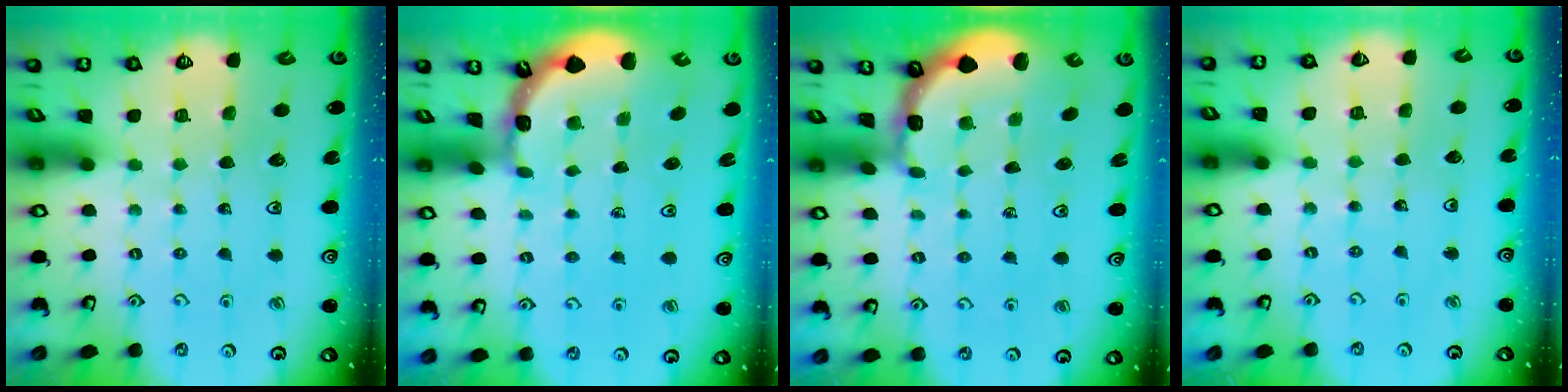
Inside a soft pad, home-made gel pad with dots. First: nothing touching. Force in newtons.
{"total": 1.6, "press": 1.6, "slide": 0.1}
{"total": 1.4, "press": 1.4, "slide": 0.1}
{"total": 3.1, "press": 3.1, "slide": 0.2}